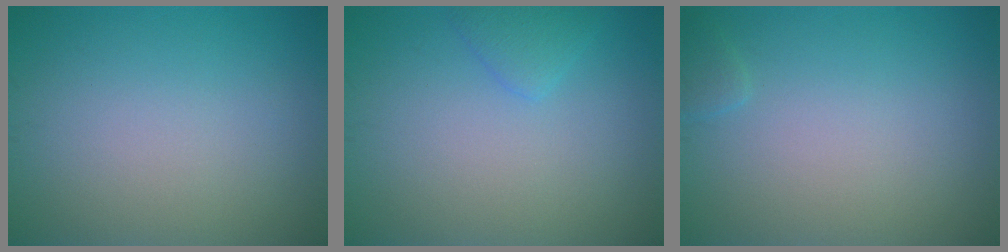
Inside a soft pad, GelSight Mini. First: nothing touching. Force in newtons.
{"total": 1.5, "press": 1.5, "slide": 0.1}
{"total": 0.7, "press": 0.7, "slide": 0.1}